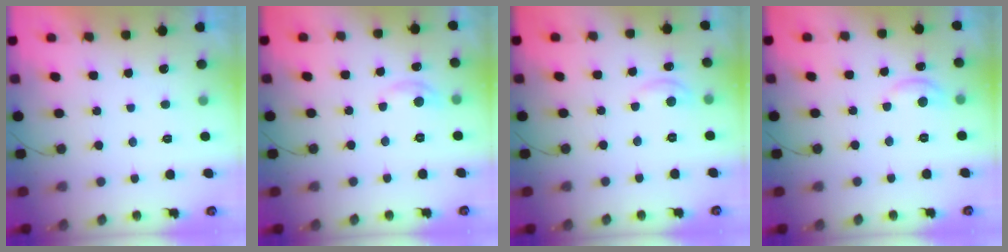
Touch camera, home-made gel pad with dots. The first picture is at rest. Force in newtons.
{"total": 6.1, "press": 6.0, "slide": 0.9}
{"total": 2.8, "press": 2.8, "slide": 0.3}
{"total": 7.2, "press": 7.1, "slide": 0.8}